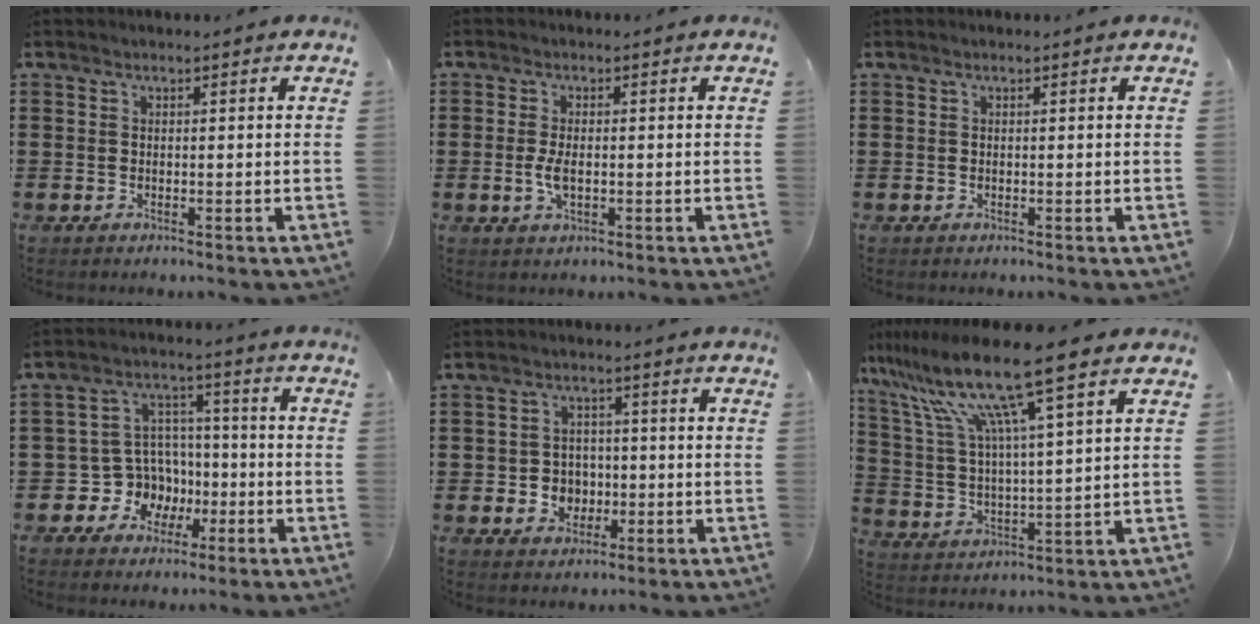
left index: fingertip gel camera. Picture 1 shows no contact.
{"total": 3.3, "force": [-0.4, 1.5, 3.0], "torque": [-0.070, -0.003, -0.011]}
{"total": 0.0}
{"total": 8.3, "force": [-2.1, 7.7, 2.3], "torque": [-0.078, 0.009, -0.031]}
{"total": 4.4, "force": [-0.9, 4.0, 1.6], "torque": [-0.042, 0.009, -0.018]}
{"total": 13.8, "force": [9.3, 0.8, 10.1], "torque": [-0.230, -0.038, 0.151]}